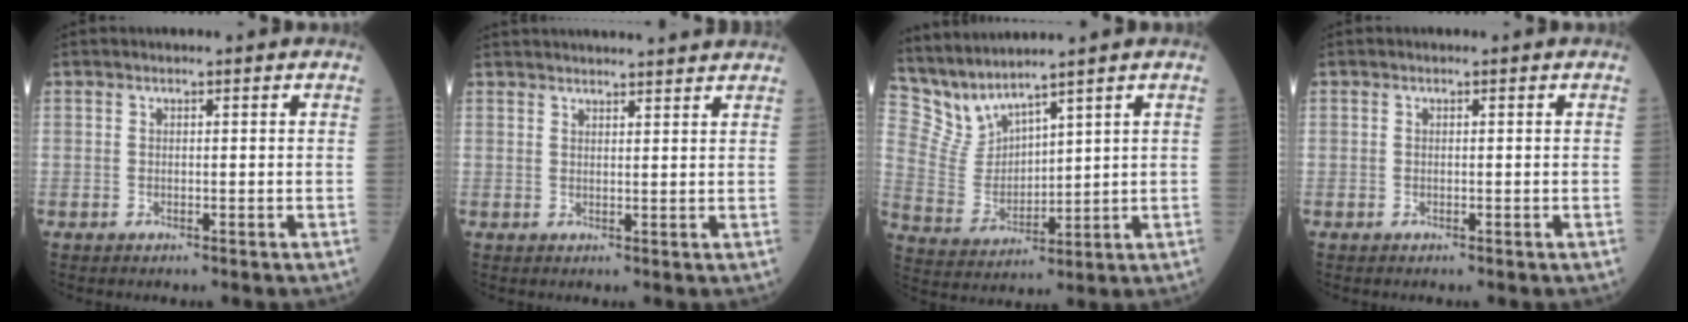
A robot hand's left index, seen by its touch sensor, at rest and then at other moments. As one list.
[{"total": 13.0, "force": [12.4, 0.9, 4.0], "torque": [-0.054, 0.034, 0.157]}, {"total": 6.5, "force": [6.4, -0.3, 1.2], "torque": [-0.053, -0.001, 0.154]}, {"total": 0.0}]